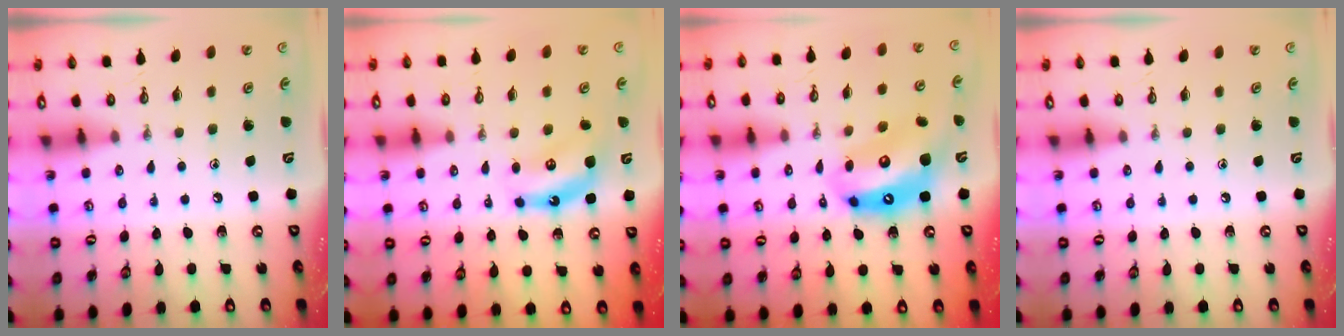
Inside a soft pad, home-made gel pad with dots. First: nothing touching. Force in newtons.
{"total": 6.9, "press": 6.9, "slide": 0.5}
{"total": 15.5, "press": 15.4, "slide": 1.4}
{"total": 0.0}